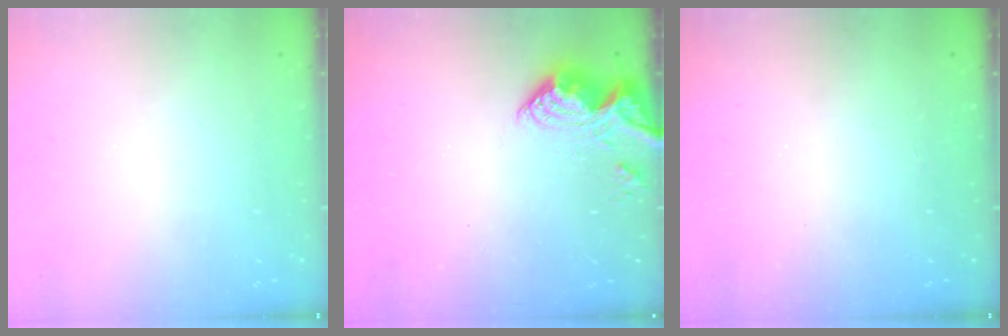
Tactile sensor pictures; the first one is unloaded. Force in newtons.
{"total": 9.8, "press": 9.7, "slide": 1.0}
{"total": 2.1, "press": 2.1, "slide": 0.4}